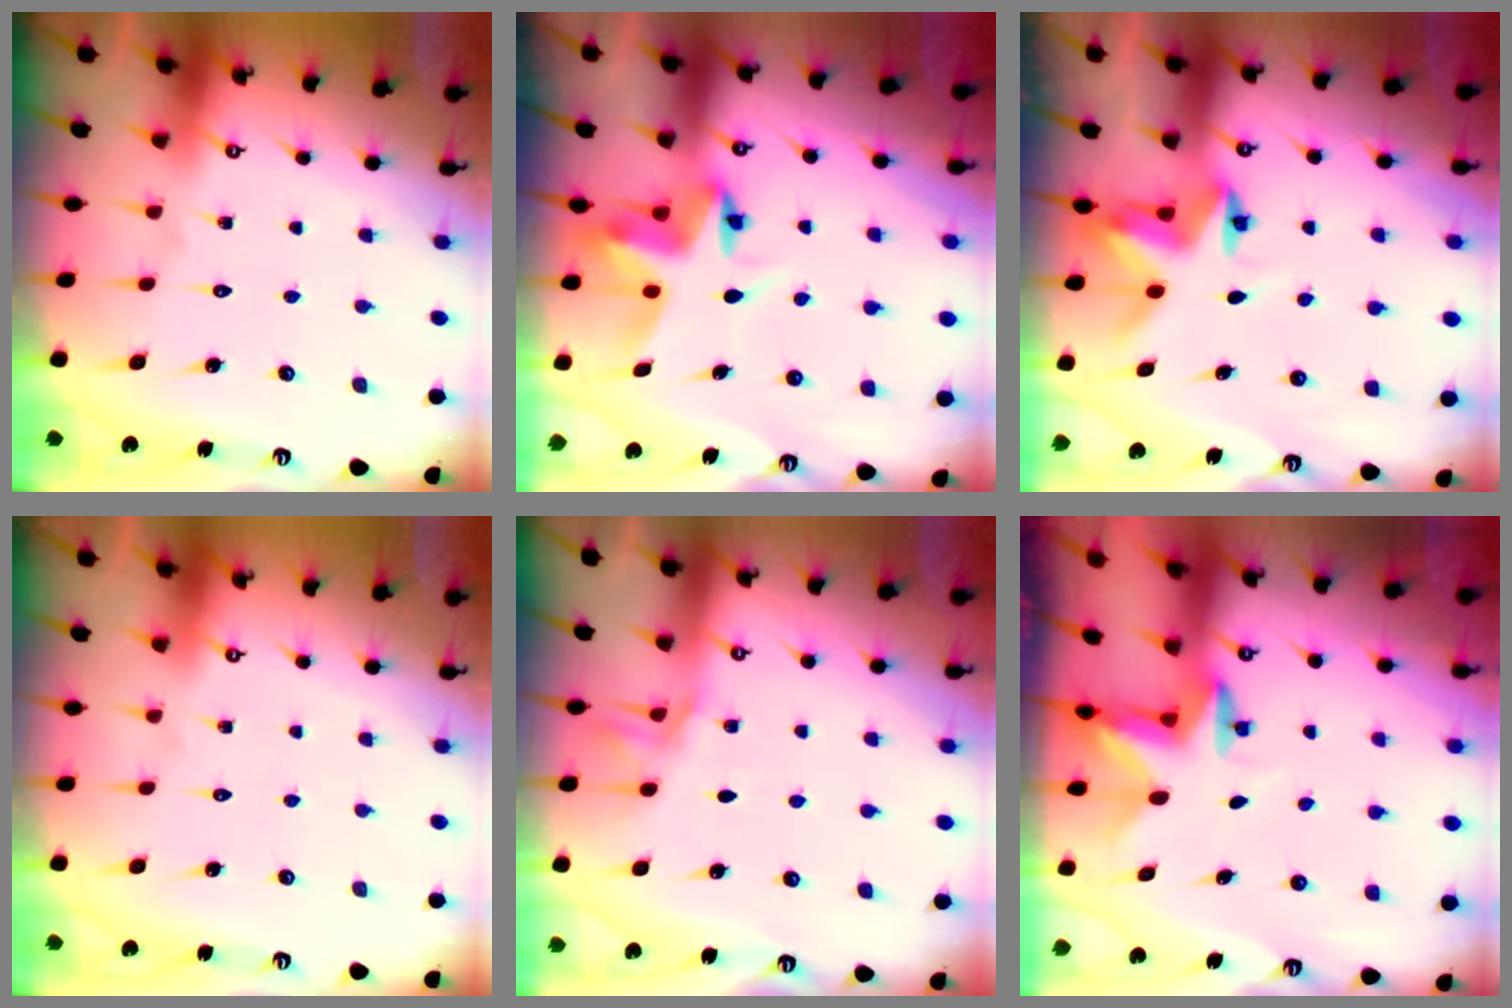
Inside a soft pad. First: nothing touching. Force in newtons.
{"total": 5.2, "press": 5.1, "slide": 0.3}
{"total": 3.9, "press": 3.8, "slide": 0.4}
{"total": 0.0}
{"total": 2.9, "press": 2.8, "slide": 0.4}
{"total": 2.6, "press": 2.5, "slide": 0.4}